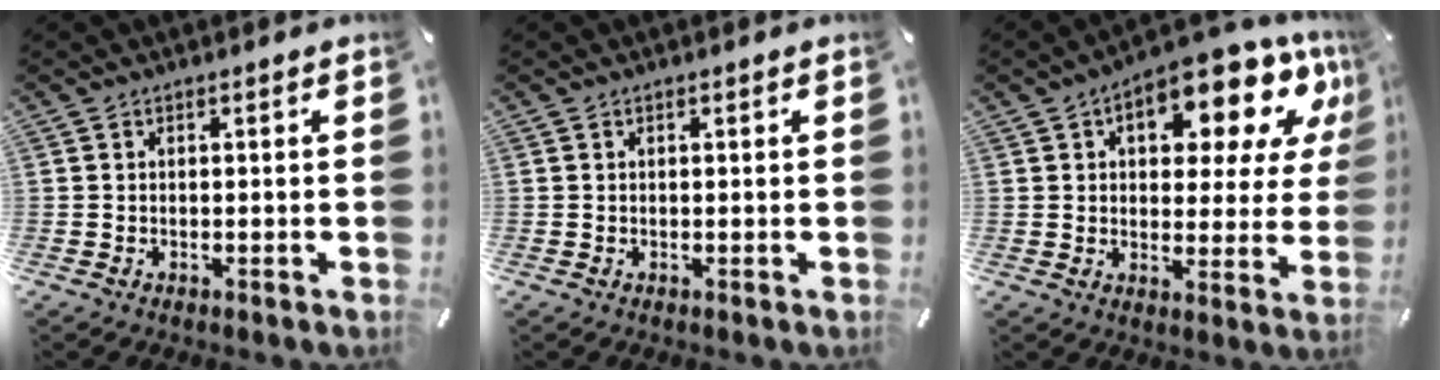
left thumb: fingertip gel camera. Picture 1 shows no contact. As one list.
[{"total": 0.0}, {"total": 16.7, "force": [9.6, 7.3, 11.6], "torque": [-0.157, -0.060, 0.154]}]